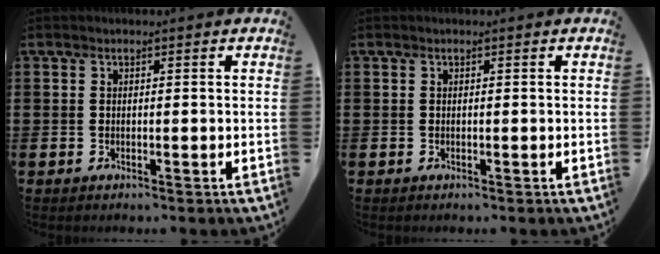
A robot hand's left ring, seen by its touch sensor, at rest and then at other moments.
{"total": 0.0}